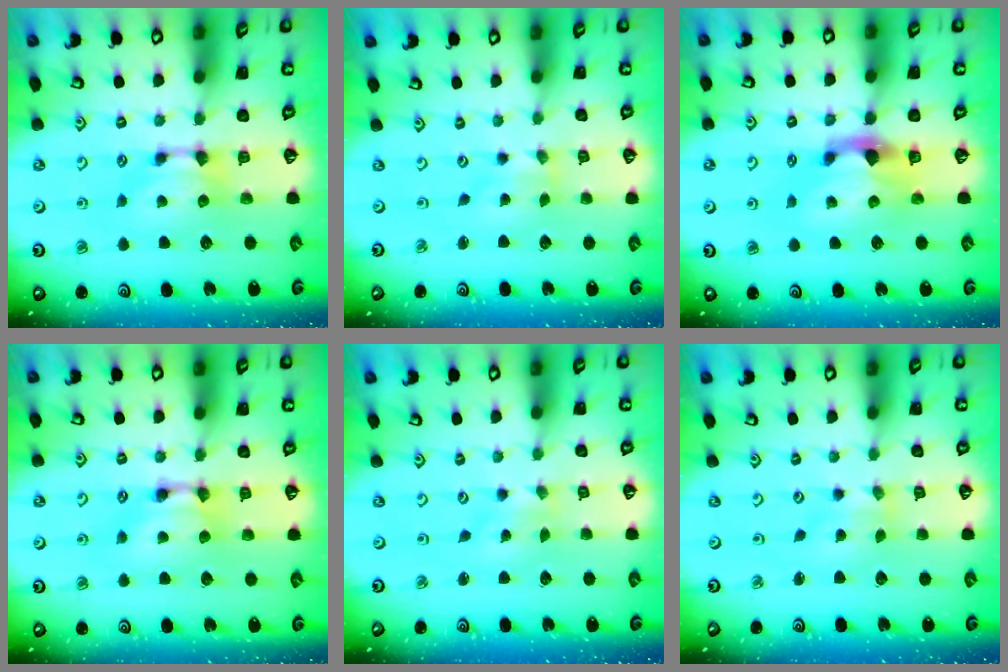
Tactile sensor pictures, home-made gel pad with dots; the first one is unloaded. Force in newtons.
{"total": 2.0, "press": 1.7, "slide": 1.0}
{"total": 3.0, "press": 2.6, "slide": 1.4}
{"total": 1.7, "press": 1.7, "slide": 0.0}
{"total": 3.9, "press": 3.8, "slide": 0.8}
{"total": 1.9, "press": 1.6, "slide": 0.9}